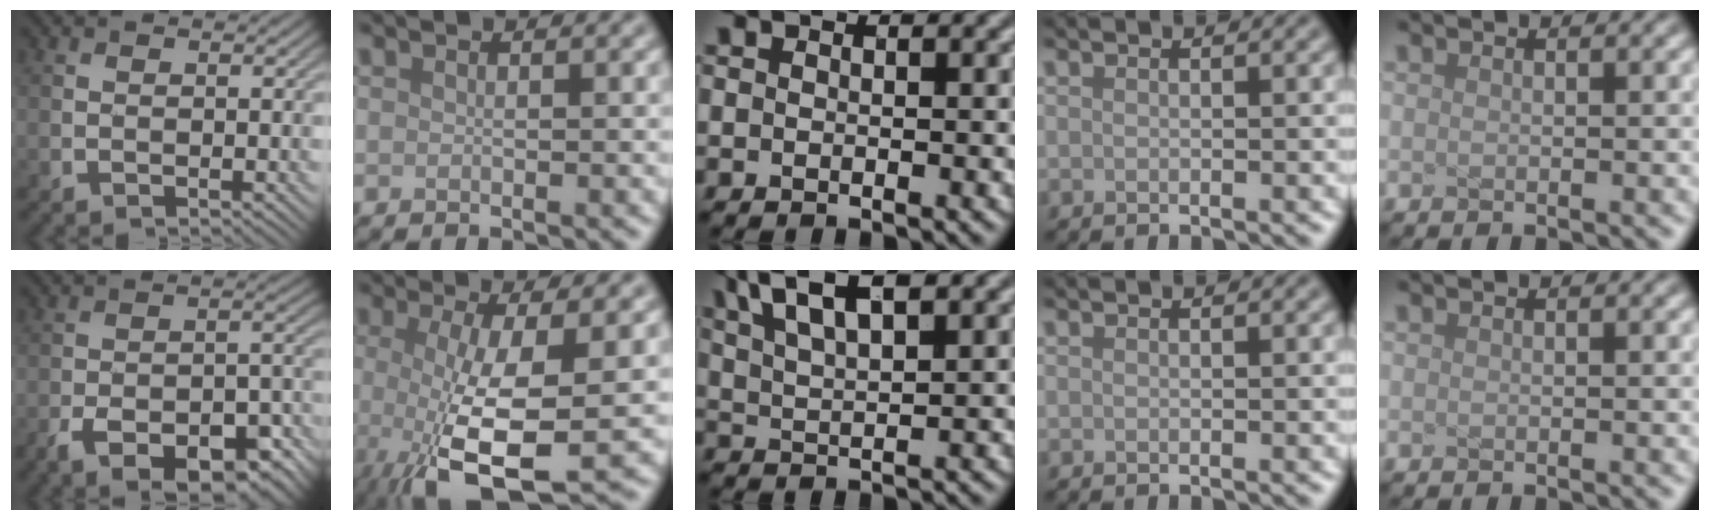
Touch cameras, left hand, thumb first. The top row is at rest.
{"thumb": {"total": 12.7, "force": [-8.1, 5.3, 8.2], "torque": [-0.129, -0.011, -0.123]}, "index": {"total": 8.7, "force": [-1.6, 2.6, 8.1], "torque": [-0.154, -0.020, -0.027]}, "middle": {"total": 7.2, "force": [4.7, 2.5, 5.0], "torque": [-0.093, 0.025, 0.073]}}